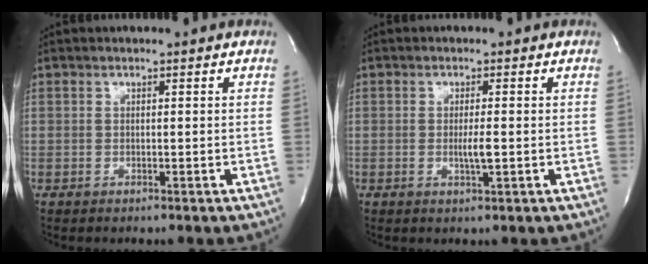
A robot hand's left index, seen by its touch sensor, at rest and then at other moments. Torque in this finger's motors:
{"motor_torque": [0.16, 0.09, 0.02, 0.01]}